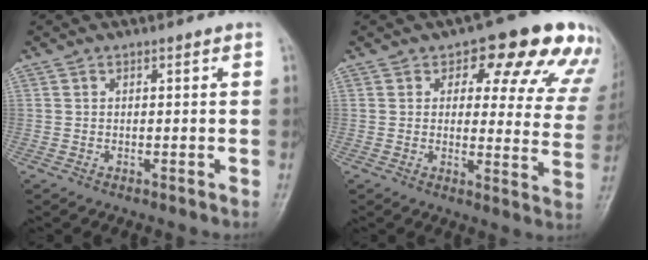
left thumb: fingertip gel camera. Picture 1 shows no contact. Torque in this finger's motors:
{"motor_torque": [0.57, 0.64, 0.42, -0.27, 0.08]}